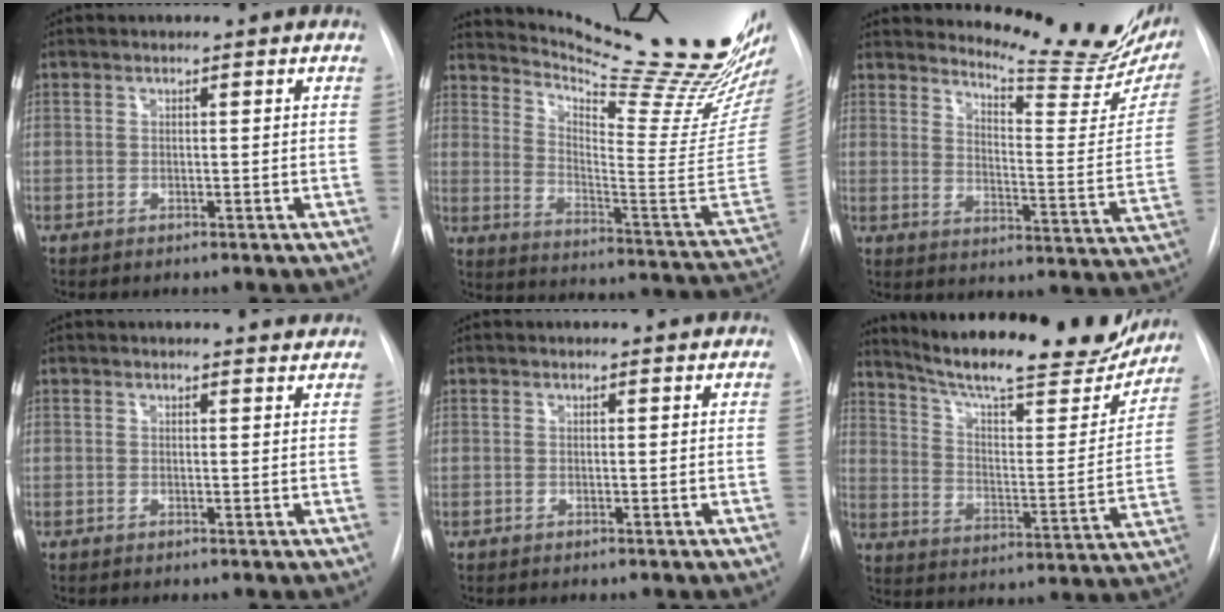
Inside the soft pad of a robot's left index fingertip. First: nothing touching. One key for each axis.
{"total": 26.2, "fx": 22.4, "fy": -0.8, "fz": 13.5, "tx": -0.216, "ty": -0.133, "tz": 0.307}
{"total": 17.4, "fx": 15.9, "fy": 2.7, "fz": 6.5, "tx": -0.087, "ty": -0.091, "tz": 0.190}
{"total": 2.8, "fx": 2.8, "fy": 0.3, "fz": 0.3, "tx": -0.008, "ty": -0.002, "tz": 0.018}
{"total": 1.0, "fx": 1.0, "fy": 0.1, "fz": 0.2, "tx": -0.012, "ty": 0.005, "tz": 0.007}
{"total": 24.9, "fx": 21.6, "fy": 4.3, "fz": 11.6, "tx": -0.179, "ty": -0.039, "tz": 0.298}